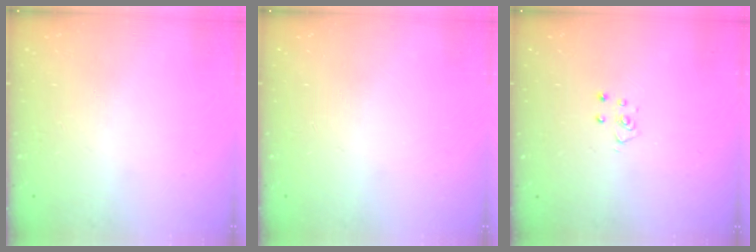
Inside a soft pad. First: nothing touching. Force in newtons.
{"total": 0.0}
{"total": 3.9, "press": 3.9, "slide": 0.2}